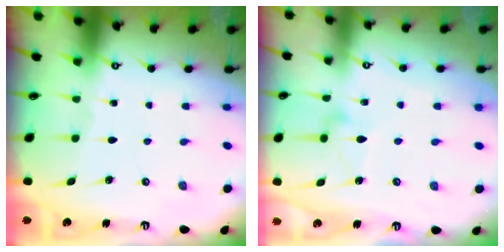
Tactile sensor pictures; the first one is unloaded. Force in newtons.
{"total": 8.6, "press": 8.6, "slide": 0.4}